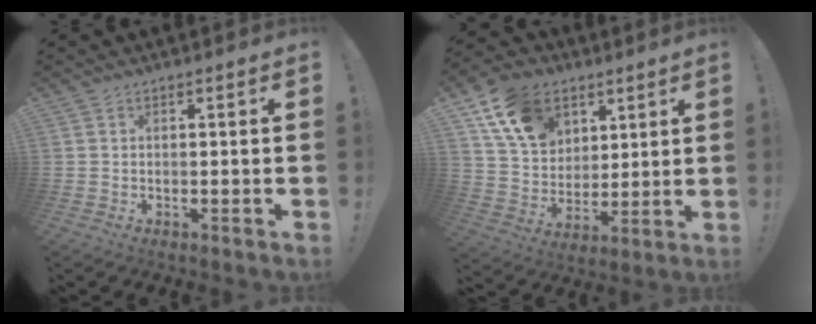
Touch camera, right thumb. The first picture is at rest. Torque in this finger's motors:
{"motor_torque": [1.16, 2.51, 0.56, 0.61, 0.01]}